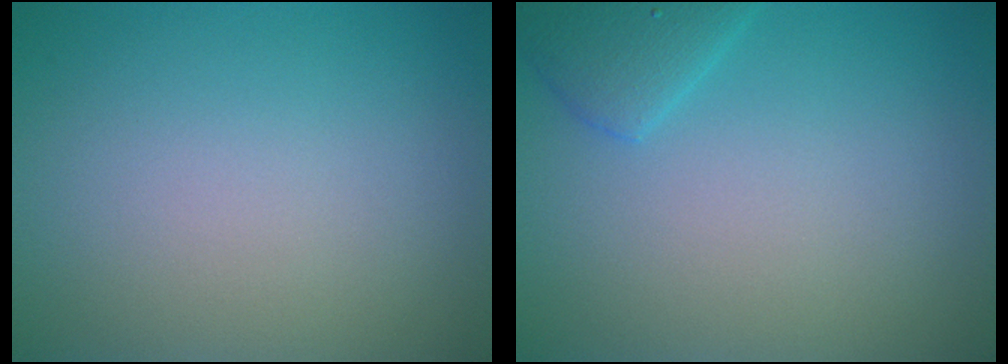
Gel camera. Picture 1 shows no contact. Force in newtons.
{"total": 2.2, "press": 2.2, "slide": 0.3}